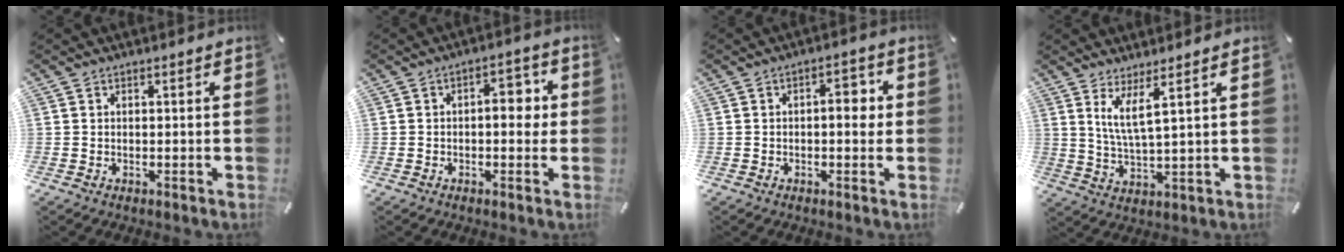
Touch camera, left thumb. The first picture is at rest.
{"total": 6.5, "force": [0.2, 3.6, 5.5], "torque": [-0.072, 0.006, -0.006]}
{"total": 5.7, "force": [0.2, 2.8, 5.0], "torque": [-0.070, 0.007, -0.005]}
{"total": 6.9, "force": [3.8, 0.7, 5.7], "torque": [-0.120, -0.008, 0.067]}